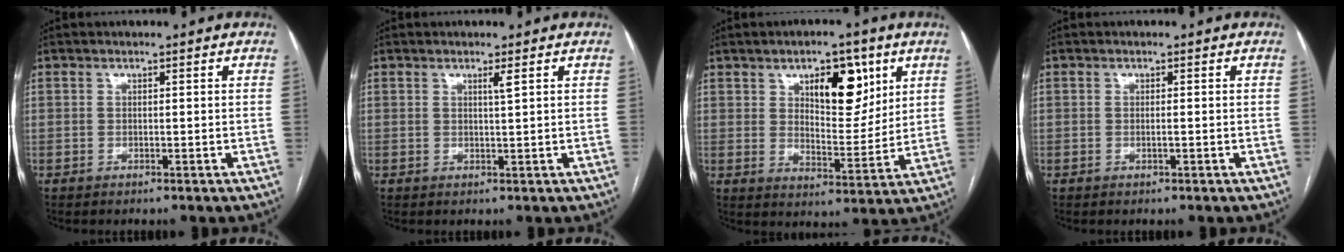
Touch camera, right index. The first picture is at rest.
{"total": 1.2, "force": [0.6, -0.3, 1.0], "torque": [-0.021, -0.006, 0.012]}
{"total": 9.8, "force": [4.7, 4.2, 7.5], "torque": [-0.111, 0.001, 0.079]}
{"total": 0.5, "force": [-0.1, 0.0, 0.5], "torque": [-0.010, 0.000, -0.002]}